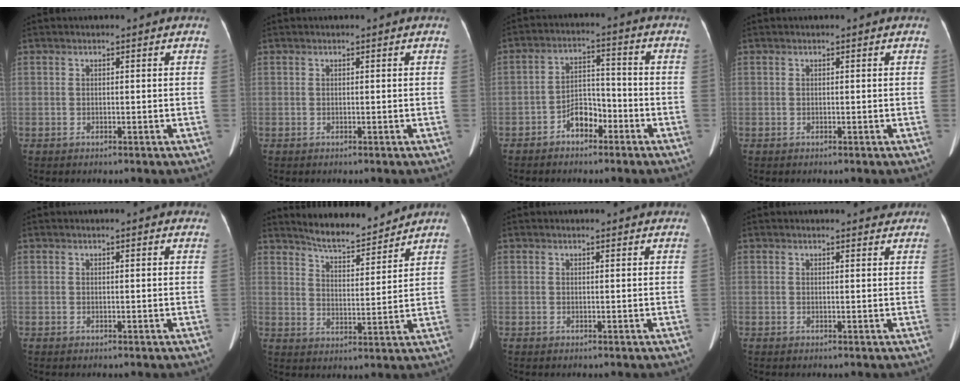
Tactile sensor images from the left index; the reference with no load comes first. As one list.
[{"total": 0.0}, {"total": 5.3, "force": [-3.2, 2.8, 3.2], "torque": [-0.058, 0.019, -0.058]}, {"total": 0.0}, {"total": 1.8, "force": [1.4, 0.5, 0.8], "torque": [-0.007, 0.005, 0.009]}, {"total": 9.1, "force": [8.8, 1.1, 2.2], "torque": [-0.042, 0.001, 0.142]}, {"total": 2.4, "force": [2.2, 0.7, 0.5], "torque": [-0.009, 0.008, 0.016]}, {"total": 2.6, "force": [2.5, 0.7, 0.4], "torque": [-0.004, -0.001, 0.019]}]